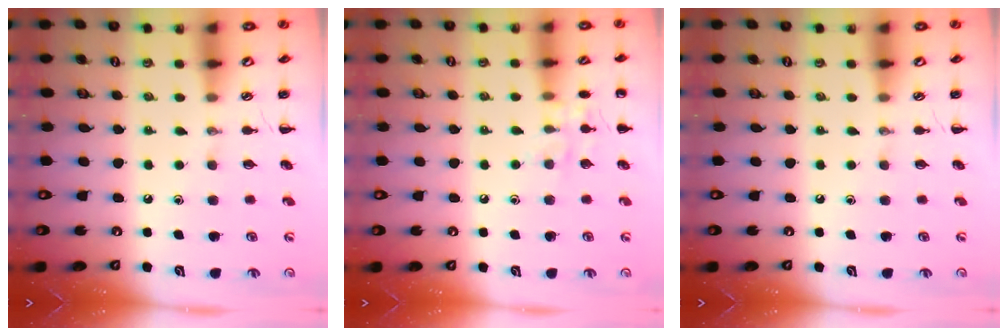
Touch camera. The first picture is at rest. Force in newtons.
{"total": 8.1, "press": 7.9, "slide": 1.7}
{"total": 0.0}